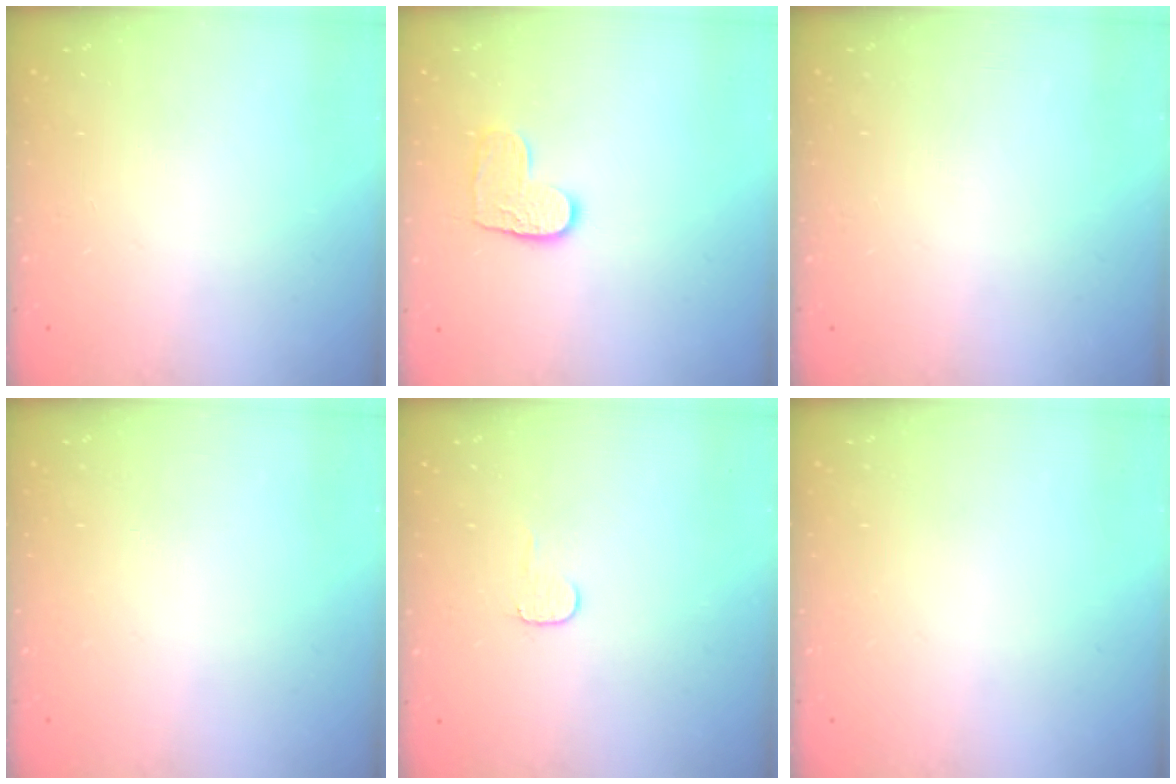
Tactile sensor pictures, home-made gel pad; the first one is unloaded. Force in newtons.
{"total": 8.2, "press": 8.2, "slide": 0.5}
{"total": 0.0}
{"total": 0.0}
{"total": 4.0, "press": 4.0, "slide": 0.5}
{"total": 0.0}